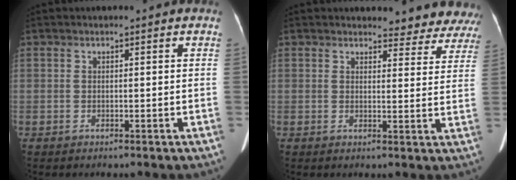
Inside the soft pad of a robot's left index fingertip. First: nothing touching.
{"total": 9.7, "force": [9.3, 2.6, 0.3], "torque": [0.037, -0.030, 0.070]}